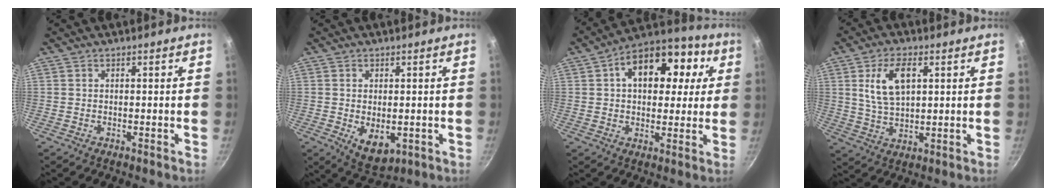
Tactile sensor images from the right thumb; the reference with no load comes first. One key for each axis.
{"total": 6.5, "fx": -1.3, "fy": 3.7, "fz": 5.1, "tx": -0.072, "ty": -0.012, "tz": -0.006}
{"total": 17.2, "fx": 4.7, "fy": 10.4, "fz": 12.8, "tx": -0.136, "ty": 0.024, "tz": 0.060}
{"total": 9.3, "fx": 2.9, "fy": 4.8, "fz": 7.4, "tx": -0.136, "ty": -0.005, "tz": 0.061}